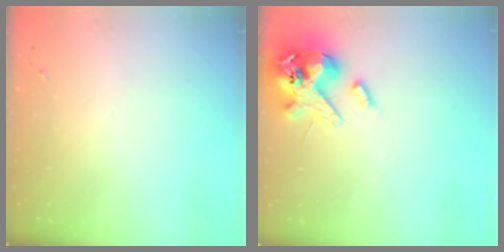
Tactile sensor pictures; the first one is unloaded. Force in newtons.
{"total": 15.7, "press": 15.5, "slide": 2.7}